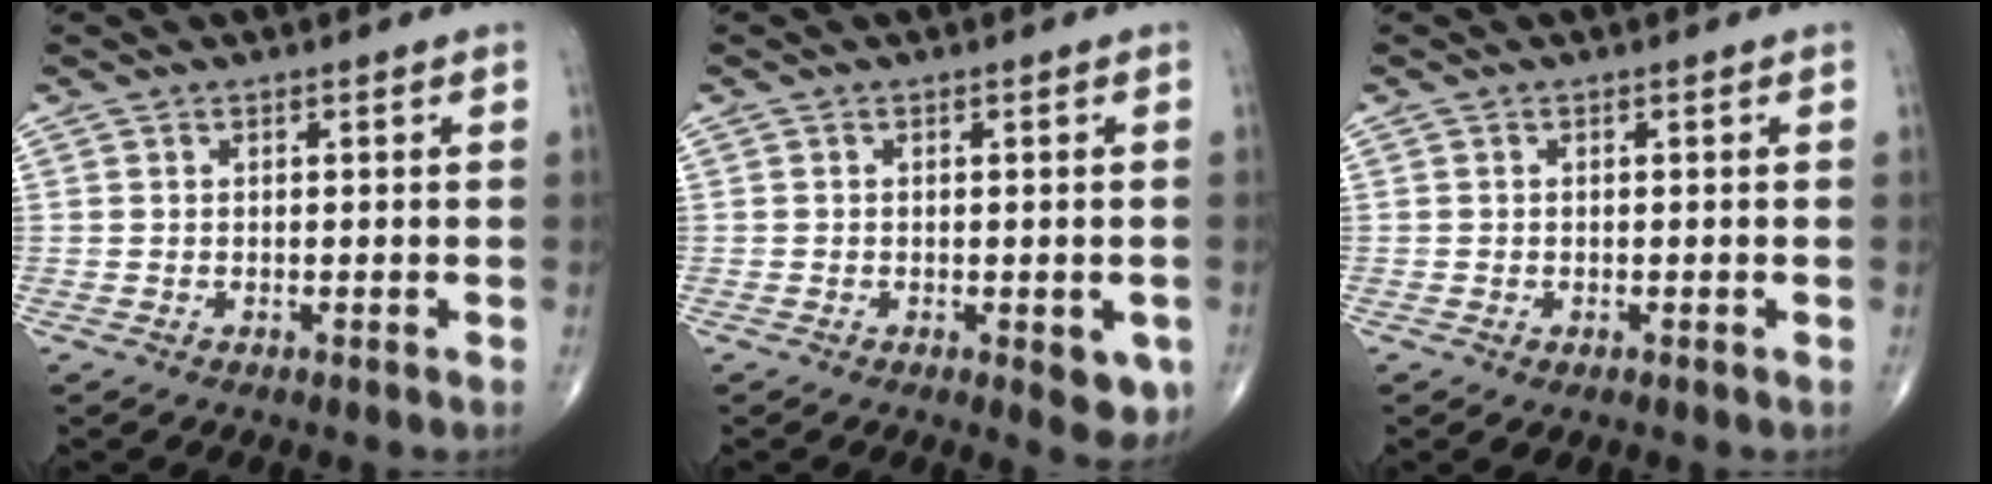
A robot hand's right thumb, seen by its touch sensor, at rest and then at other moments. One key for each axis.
{"total": 4.8, "fx": -1.6, "fy": 1.9, "fz": 4.0, "tx": -0.029, "ty": -0.006, "tz": -0.017}
{"total": 1.1, "fx": -0.5, "fy": 0.6, "fz": 0.7, "tx": -0.006, "ty": -0.001, "tz": -0.004}